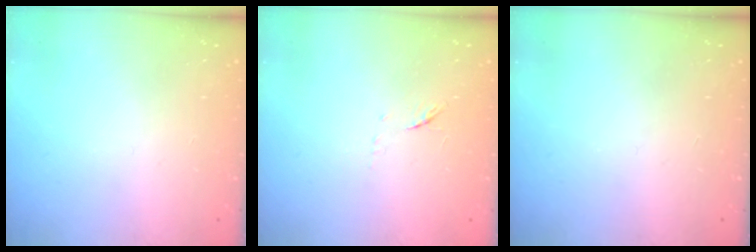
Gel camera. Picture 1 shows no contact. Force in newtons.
{"total": 5.4, "press": 5.3, "slide": 0.9}
{"total": 0.0}